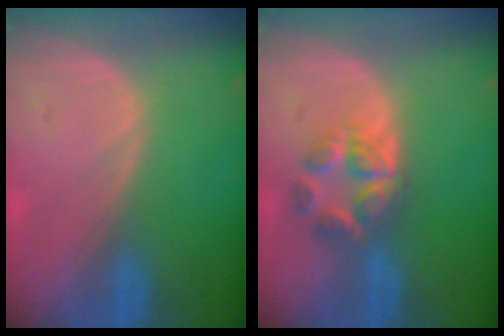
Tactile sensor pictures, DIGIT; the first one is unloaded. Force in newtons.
{"total": 5.8, "press": 5.4, "slide": 2.2}